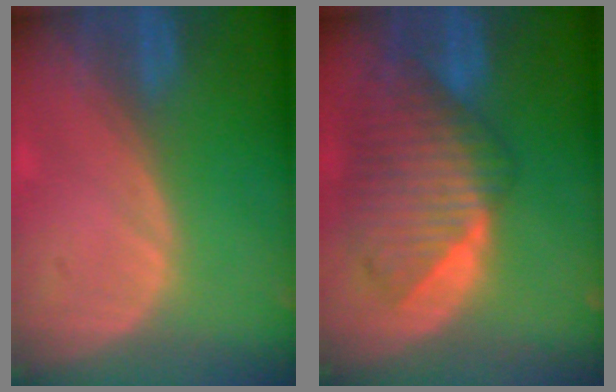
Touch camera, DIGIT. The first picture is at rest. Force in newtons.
{"total": 9.9, "press": 8.6, "slide": 5.0}